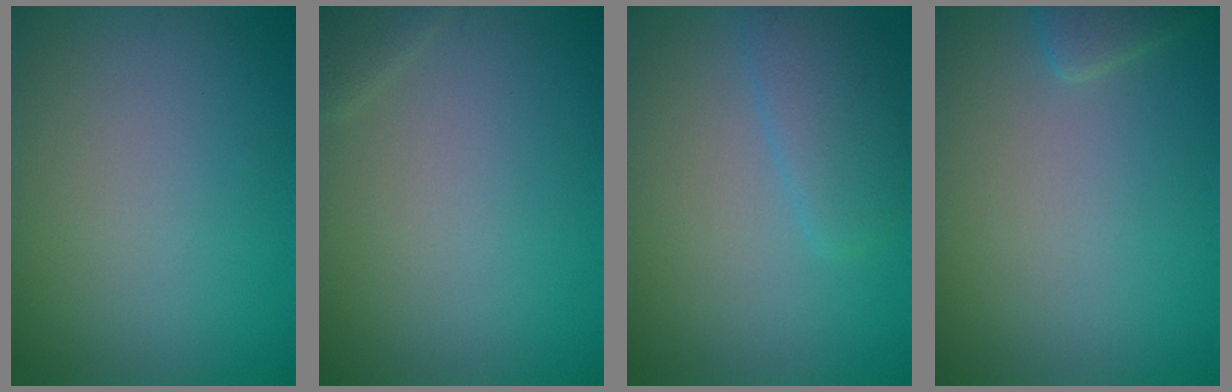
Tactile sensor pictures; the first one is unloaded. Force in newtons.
{"total": 0.8, "press": 0.8, "slide": 0.1}
{"total": 2.7, "press": 2.7, "slide": 0.1}
{"total": 1.5, "press": 1.5, "slide": 0.1}